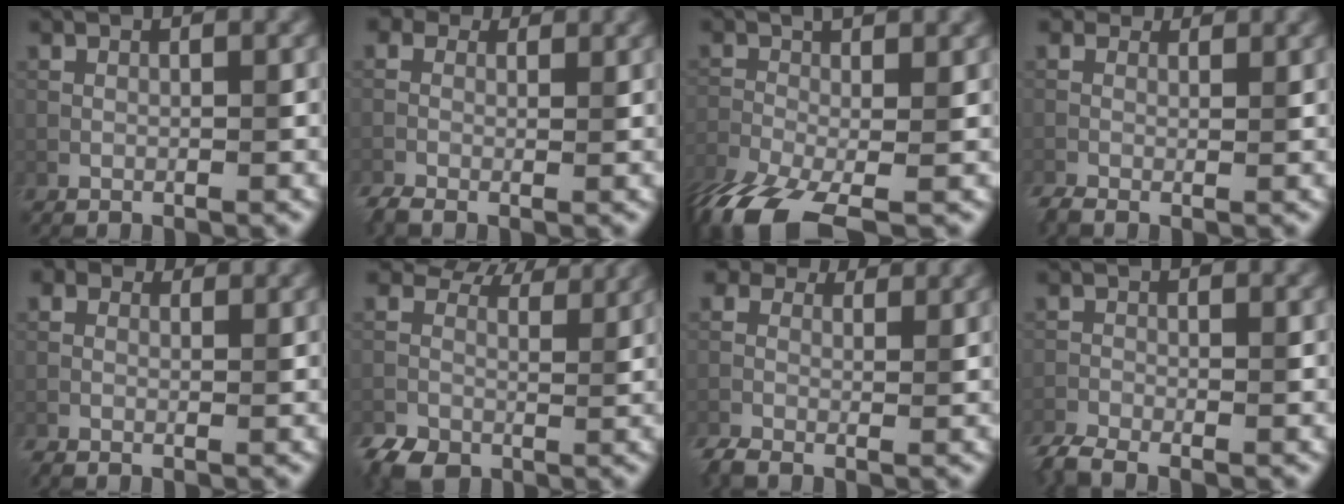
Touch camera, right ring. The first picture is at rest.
{"total": 3.8, "force": [-0.1, 2.8, 2.5], "torque": [-0.052, -0.001, -0.001]}
{"total": 11.5, "force": [-6.4, 3.7, 8.8], "torque": [-0.176, -0.020, -0.110]}
{"total": 2.9, "force": [0.7, 2.0, 1.9], "torque": [-0.043, -0.007, 0.003]}
{"total": 3.2, "force": [0.8, 2.4, 2.0], "torque": [-0.038, 0.004, 0.002]}
{"total": 6.4, "force": [1.7, 4.9, 3.7], "torque": [-0.071, -0.007, 0.030]}
{"total": 4.8, "force": [1.5, 3.4, 3.1], "torque": [-0.067, 0.000, 0.018]}
{"total": 3.6, "force": [-2.9, 1.0, 1.8], "torque": [-0.042, -0.009, -0.061]}